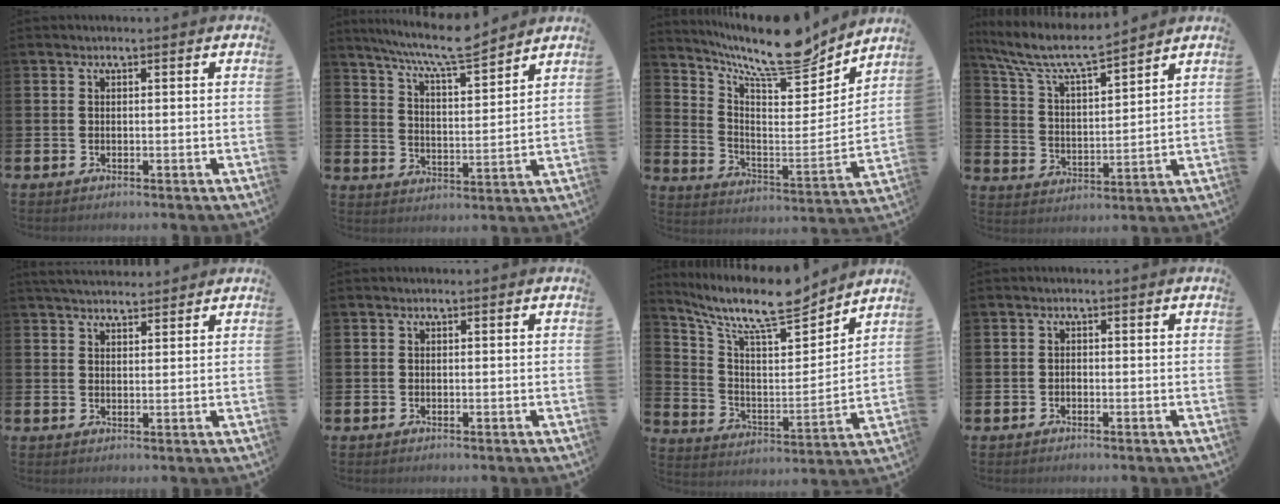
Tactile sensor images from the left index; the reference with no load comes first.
{"total": 8.6, "force": [7.9, 0.2, 3.3], "torque": [-0.086, -0.046, 0.140]}
{"total": 12.3, "force": [10.4, 2.9, 6.0], "torque": [-0.123, -0.083, 0.171]}
{"total": 8.2, "force": [7.3, 1.3, 3.4], "torque": [-0.102, -0.044, 0.127]}
{"total": 3.5, "force": [3.4, 0.6, 0.5], "torque": [-0.016, -0.013, 0.064]}
{"total": 0.0}
{"total": 11.2, "force": [9.7, 2.5, 5.1], "torque": [-0.119, -0.069, 0.163]}
{"total": 0.6, "force": [-0.4, 0.3, 0.3], "torque": [-0.013, 0.003, -0.008]}